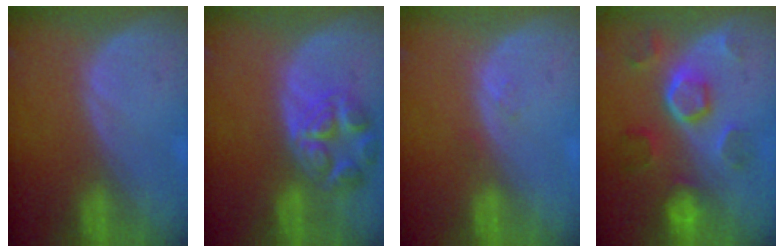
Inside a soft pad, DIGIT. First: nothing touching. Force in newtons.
{"total": 7.8, "press": 7.0, "slide": 3.5}
{"total": 0.7, "press": 0.7, "slide": 0.1}
{"total": 8.6, "press": 7.7, "slide": 3.9}